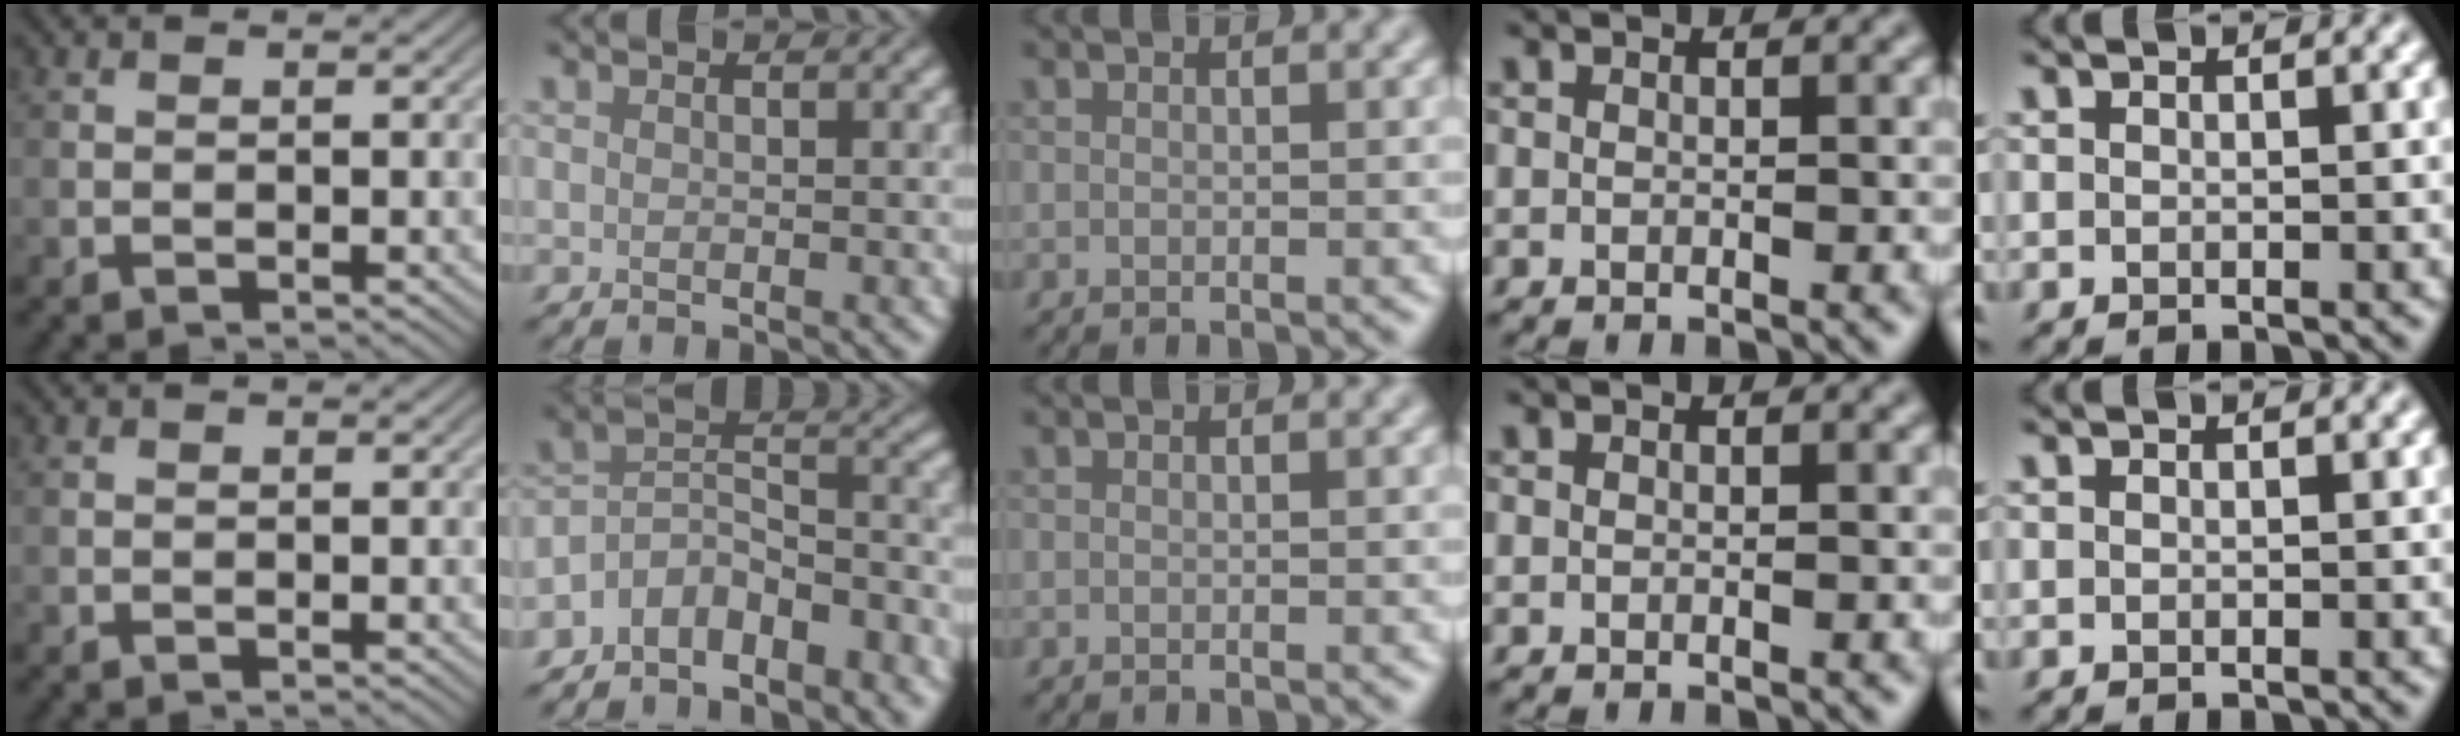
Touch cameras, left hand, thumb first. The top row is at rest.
{"index": {"total": 7.5, "force": [-5.5, 3.7, 3.6], "torque": [-0.049, 0.000, -0.106]}}